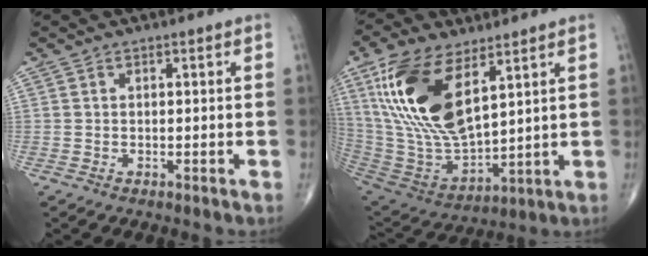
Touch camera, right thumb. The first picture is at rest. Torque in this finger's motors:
{"motor_torque": [0.75, 4.07, 1.92, 0.85, 0.69]}